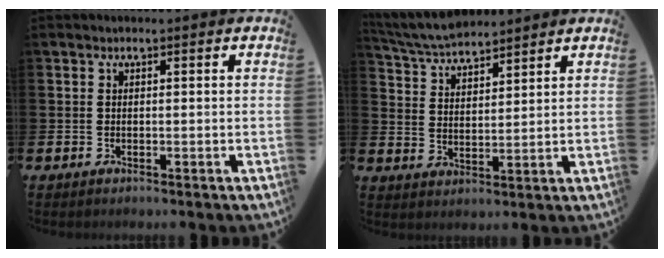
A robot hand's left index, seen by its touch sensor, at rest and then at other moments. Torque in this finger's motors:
{"motor_torque": [0.78, -0.95, 0.11, 0.06]}